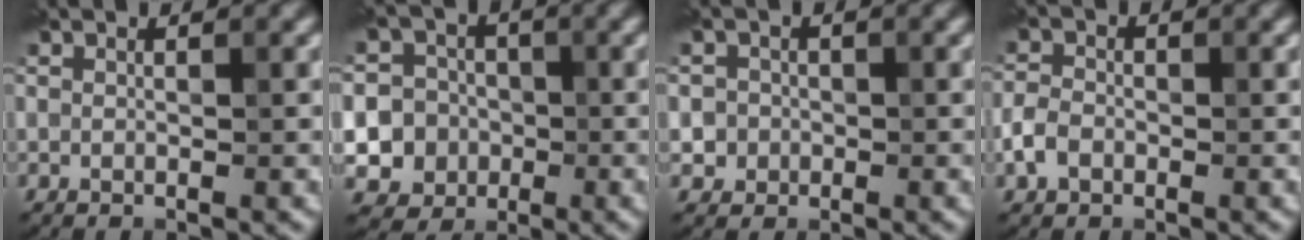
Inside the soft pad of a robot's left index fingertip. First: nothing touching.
{"total": 9.1, "force": [-2.5, 8.5, 1.9], "torque": [-0.032, -0.008, -0.070]}
{"total": 2.2, "force": [-0.2, 2.1, 0.3], "torque": [0.017, 0.008, -0.013]}
{"total": 2.3, "force": [-1.0, 1.7, 1.2], "torque": [-0.021, 0.002, -0.028]}